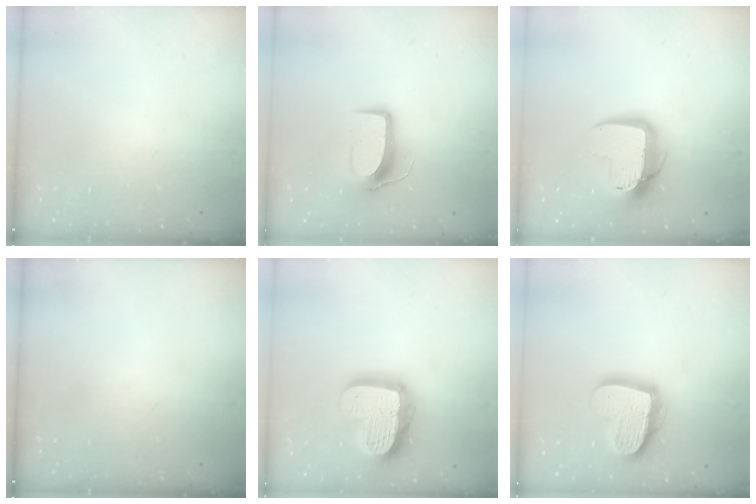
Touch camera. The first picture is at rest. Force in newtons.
{"total": 9.2, "press": 9.2, "slide": 0.2}
{"total": 14.4, "press": 14.3, "slide": 1.2}
{"total": 0.0}
{"total": 19.5, "press": 19.4, "slide": 1.7}
{"total": 18.3, "press": 18.3, "slide": 1.6}